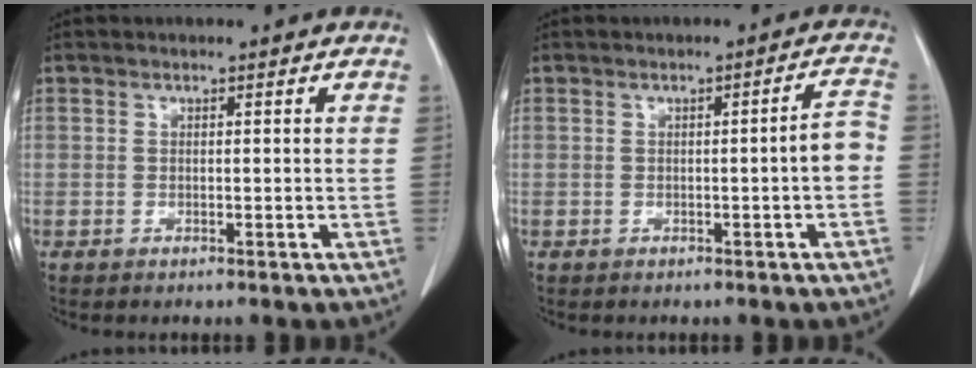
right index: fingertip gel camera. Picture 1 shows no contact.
{"total": 3.1, "force": [-0.8, 0.1, 3.0], "torque": [-0.037, 0.008, -0.011]}